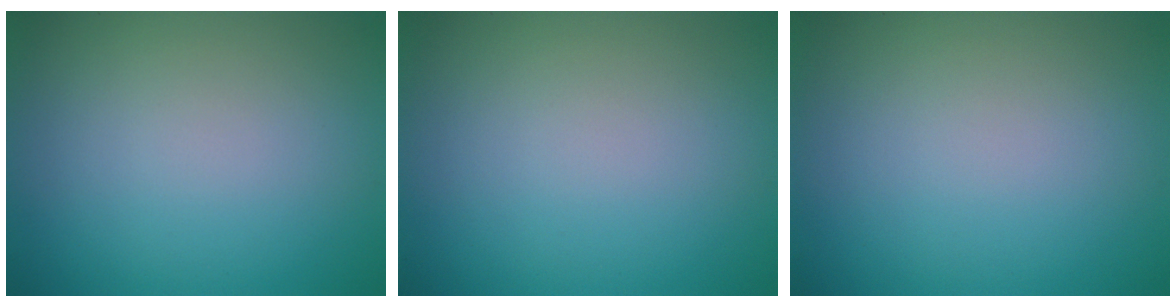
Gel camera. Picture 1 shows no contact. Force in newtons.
{"total": 0.0}
{"total": 0.0}